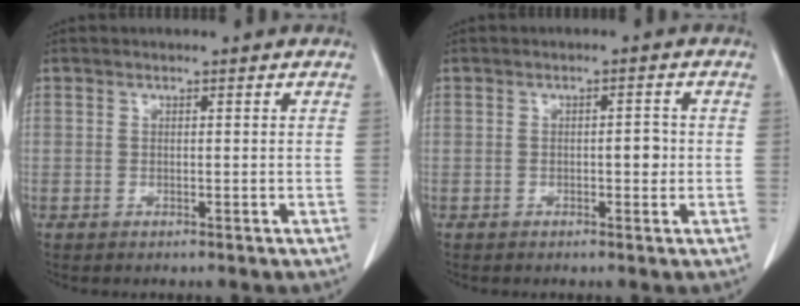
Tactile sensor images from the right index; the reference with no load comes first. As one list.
[{"total": 2.0, "force": [-0.4, 0.8, 1.8], "torque": [-0.023, 0.004, -0.005]}]